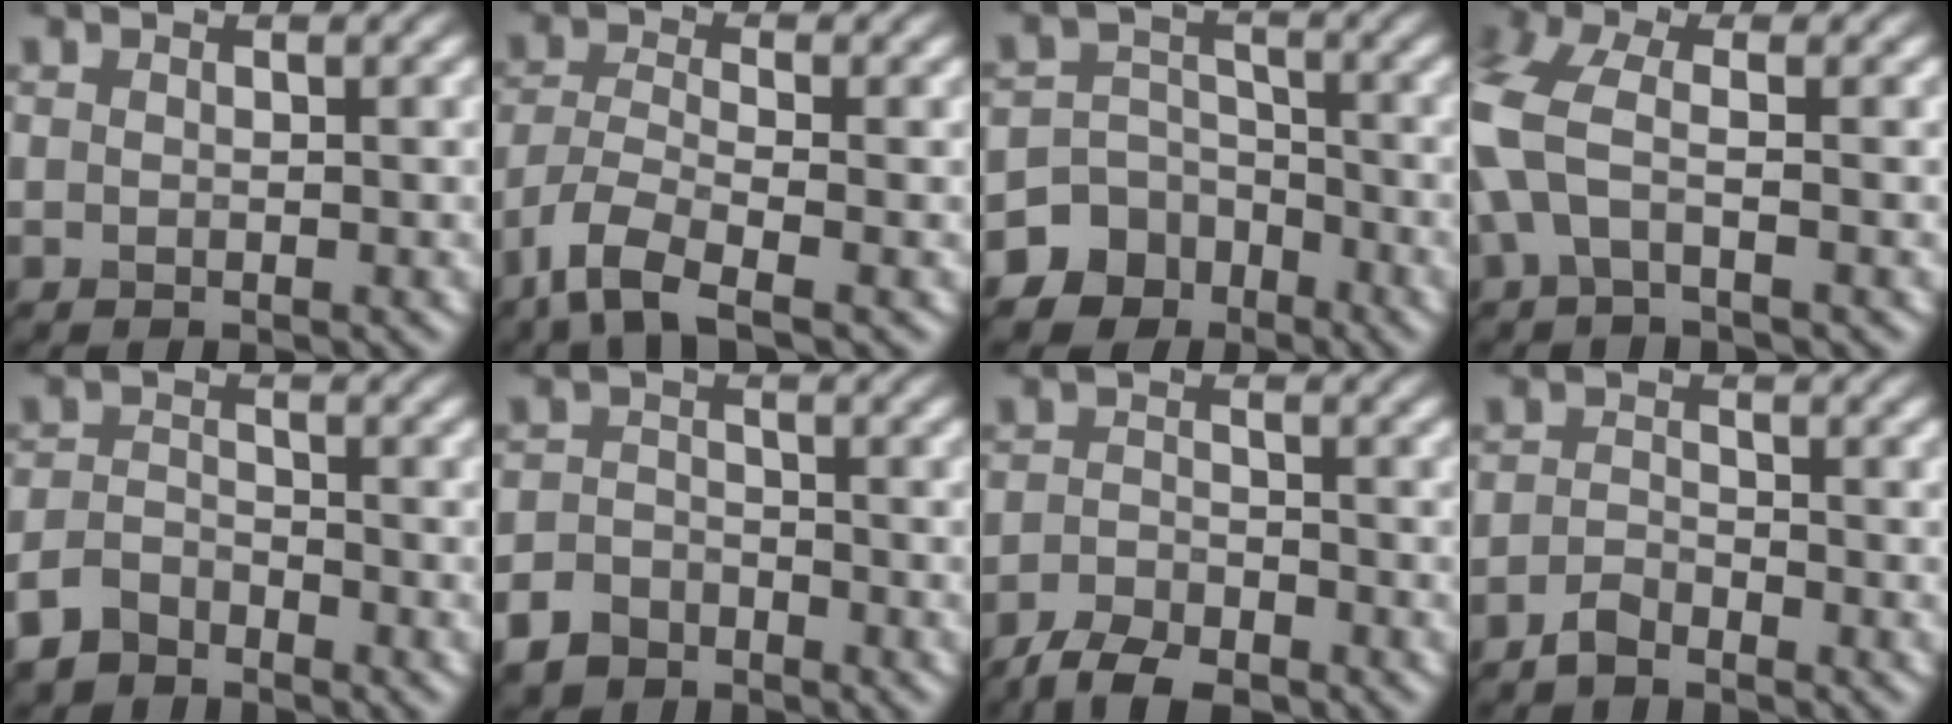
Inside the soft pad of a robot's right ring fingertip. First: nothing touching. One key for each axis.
{"total": 5.2, "fx": -3.3, "fy": 1.5, "fz": 3.6, "tx": -0.079, "ty": -0.008, "tz": -0.075}
{"total": 8.2, "fx": -5.3, "fy": 6.3, "fz": 0.6, "tx": 0.007, "ty": -0.018, "tz": -0.113}
{"total": 5.1, "fx": -0.7, "fy": 2.3, "fz": 4.5, "tx": -0.123, "ty": 0.008, "tz": -0.026}
{"total": 3.4, "fx": -2.8, "fy": 1.5, "fz": 1.0, "tx": -0.020, "ty": -0.002, "tz": -0.068}
{"total": 3.7, "fx": -2.7, "fy": 2.3, "fz": 1.0, "tx": -0.021, "ty": -0.001, "tz": -0.058}
{"total": 4.3, "fx": -3.6, "fy": 1.5, "fz": 2.0, "tx": -0.034, "ty": -0.005, "tz": -0.073}
{"total": 1.6, "fx": -1.4, "fy": 0.6, "fz": 0.5, "tx": -0.009, "ty": 0.005, "tz": -0.030}